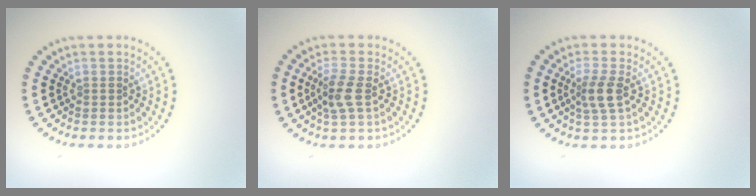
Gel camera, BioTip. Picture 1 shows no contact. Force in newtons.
{"total": 2.6, "press": 2.4, "slide": 1.2}
{"total": 2.3, "press": 2.0, "slide": 1.2}